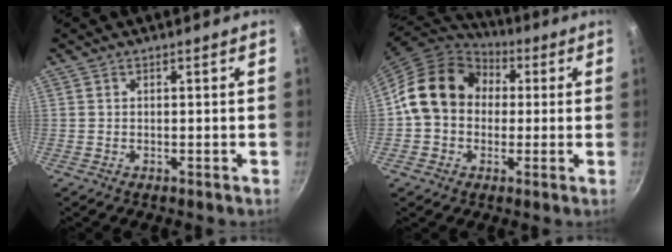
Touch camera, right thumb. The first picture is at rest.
{"total": 15.7, "force": [1.8, 12.8, 8.9], "torque": [-0.122, 0.033, 0.015]}